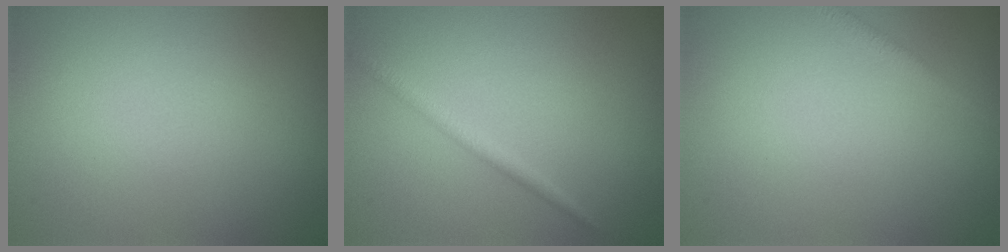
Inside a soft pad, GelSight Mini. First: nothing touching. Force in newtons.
{"total": 1.4, "press": 1.4, "slide": 0.1}
{"total": 1.0, "press": 1.0, "slide": 0.0}